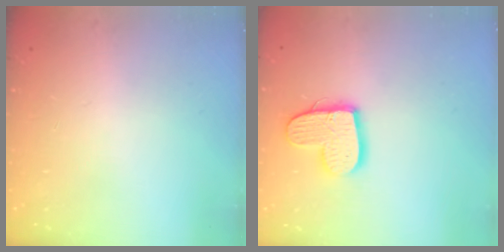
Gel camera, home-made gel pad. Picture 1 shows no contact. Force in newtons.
{"total": 12.6, "press": 12.6, "slide": 0.8}